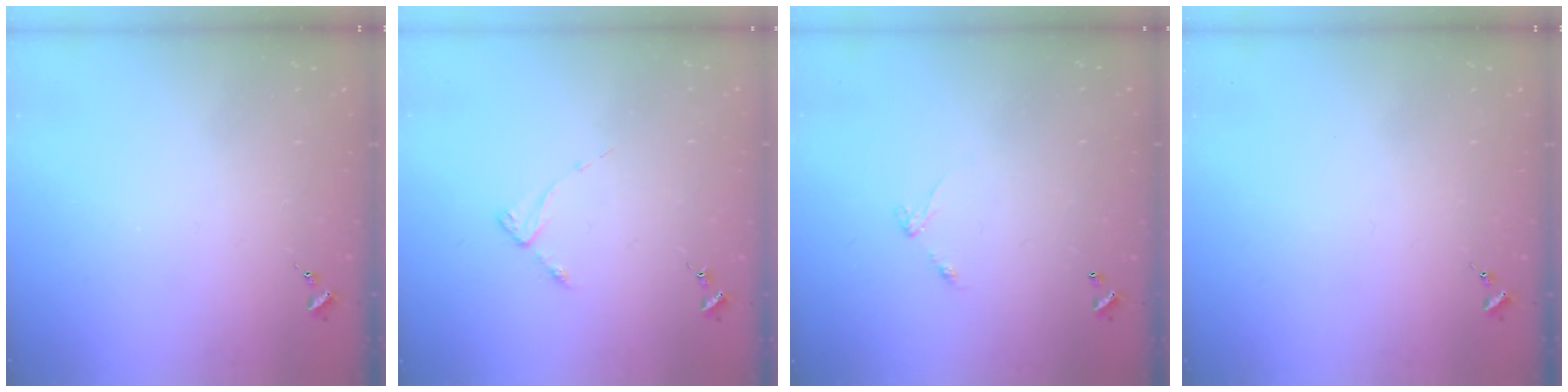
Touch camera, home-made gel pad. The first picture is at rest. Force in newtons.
{"total": 2.9, "press": 2.8, "slide": 0.4}
{"total": 4.3, "press": 4.3, "slide": 0.3}
{"total": 0.0}